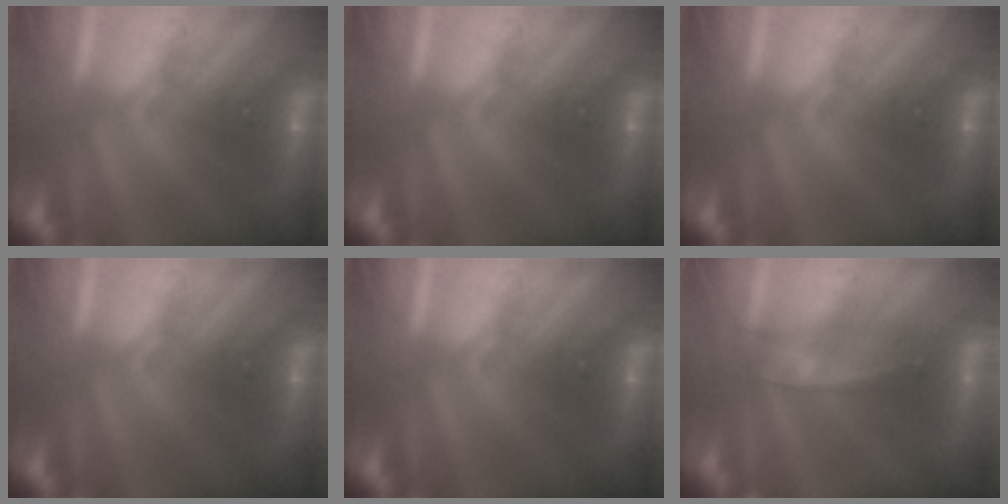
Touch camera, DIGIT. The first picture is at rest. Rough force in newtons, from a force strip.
{"total": 0.0}
{"total": 0.0}
{"total": 0.0}
{"total": 0.0}
{"total": 2.2}